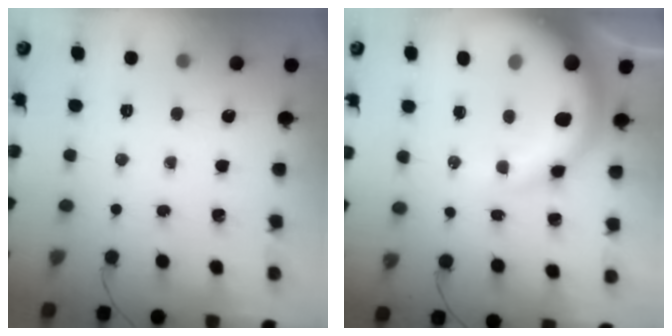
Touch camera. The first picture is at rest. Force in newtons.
{"total": 15.3, "press": 14.9, "slide": 3.5}